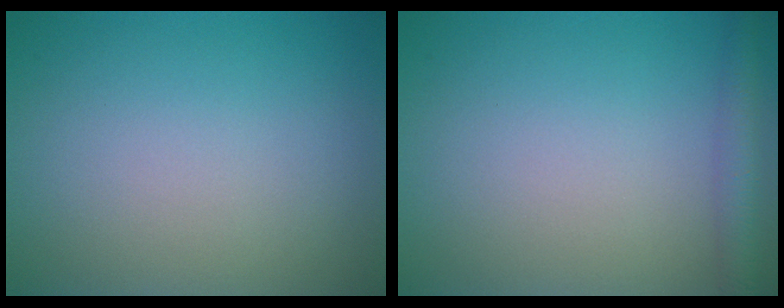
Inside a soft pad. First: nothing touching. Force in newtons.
{"total": 2.6, "press": 2.6, "slide": 0.1}